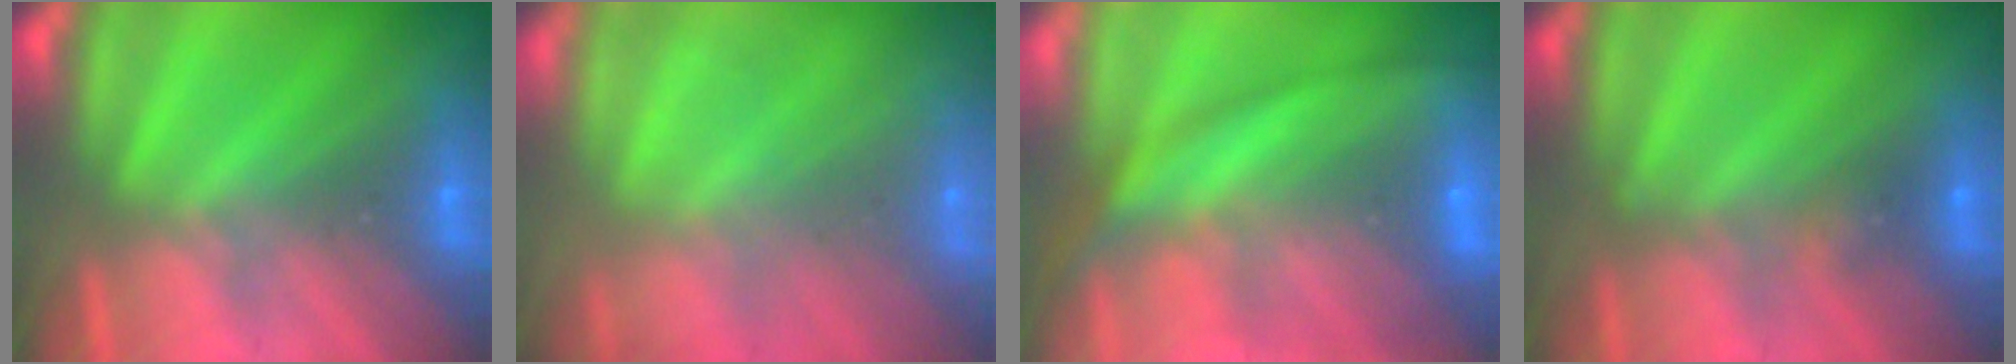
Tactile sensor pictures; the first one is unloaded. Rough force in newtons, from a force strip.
{"total": 7.0}
{"total": 9.3}
{"total": 2.3}